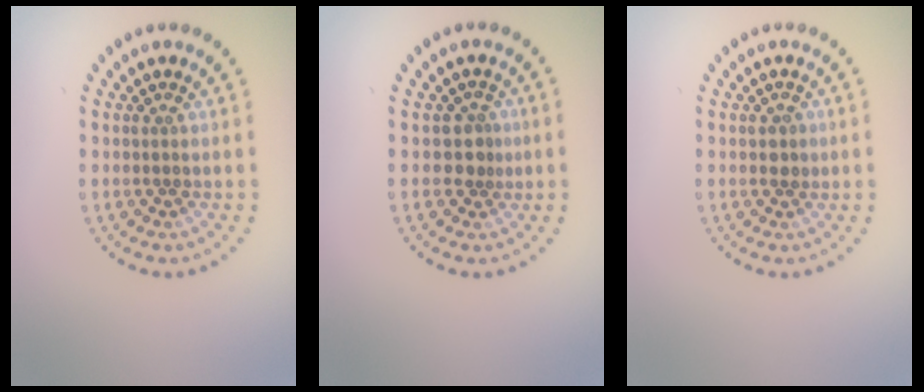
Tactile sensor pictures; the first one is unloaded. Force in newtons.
{"total": 1.8, "press": 1.5, "slide": 1.1}
{"total": 1.2, "press": 1.1, "slide": 0.4}